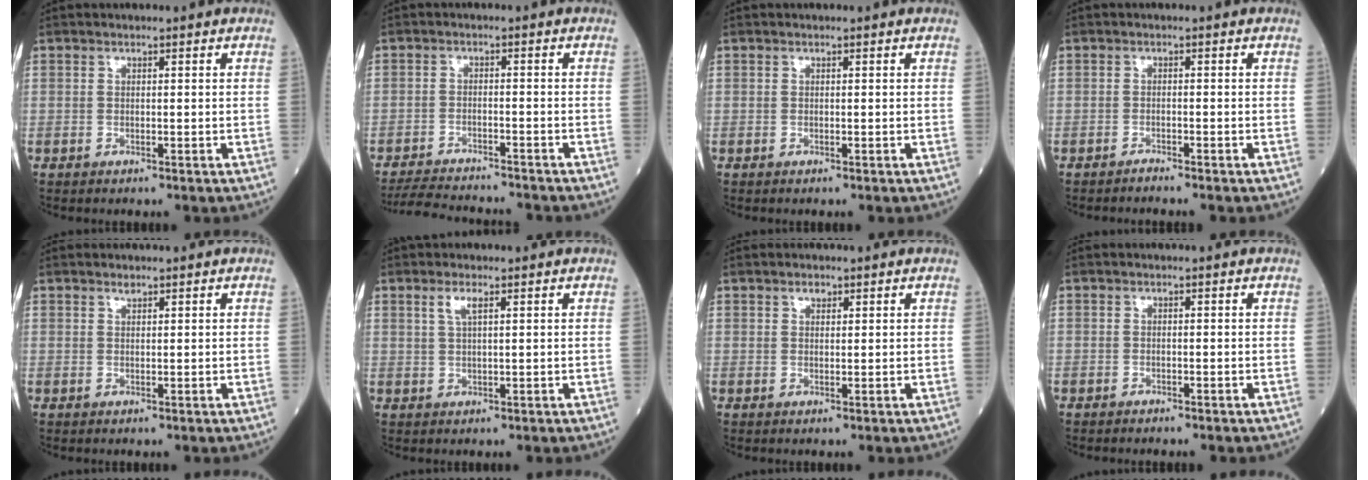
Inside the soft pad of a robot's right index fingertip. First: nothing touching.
{"total": 9.5, "force": [-9.1, 1.2, 2.7], "torque": [-0.043, -0.005, -0.140]}
{"total": 0.0}
{"total": 1.0, "force": [-1.0, -0.3, 0.1], "torque": [-0.003, 0.001, -0.017]}
{"total": 0.6, "force": [0.6, 0.2, 0.2], "torque": [-0.008, -0.004, 0.010]}
{"total": 2.4, "force": [1.2, 0.4, 2.0], "torque": [-0.047, 0.002, 0.025]}
{"total": 1.1, "force": [0.8, 0.6, 0.6], "torque": [-0.011, -0.001, 0.011]}
{"total": 0.8, "force": [-0.8, 0.3, 0.1], "torque": [-0.007, 0.001, -0.015]}